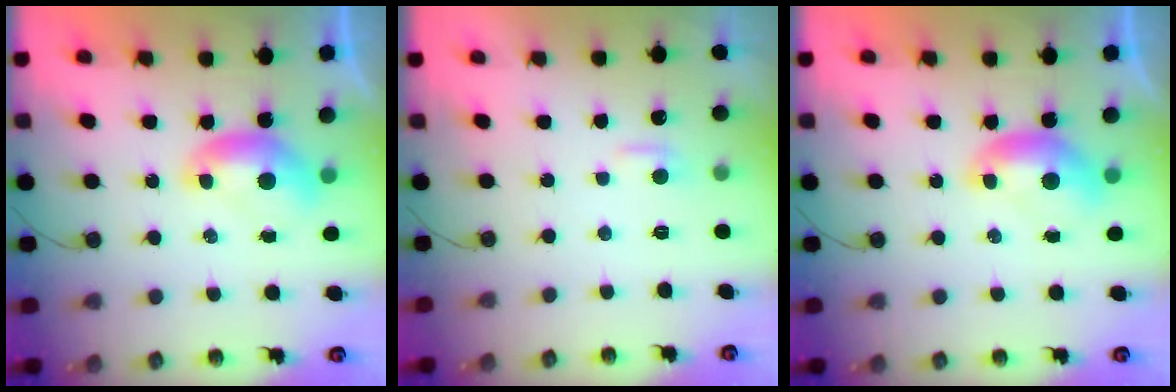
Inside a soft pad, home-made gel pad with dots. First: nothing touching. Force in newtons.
{"total": 2.4, "press": 2.3, "slide": 0.3}
{"total": 0.0}